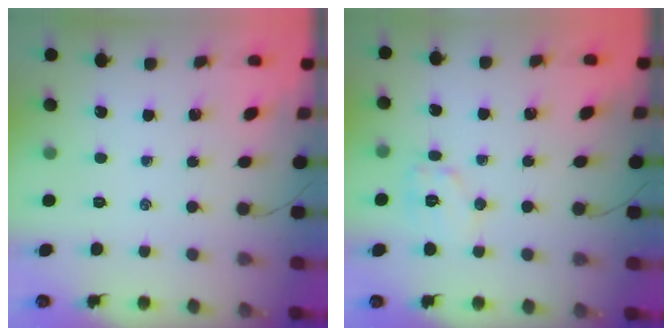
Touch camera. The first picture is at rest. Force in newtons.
{"total": 7.4, "press": 7.4, "slide": 1.0}